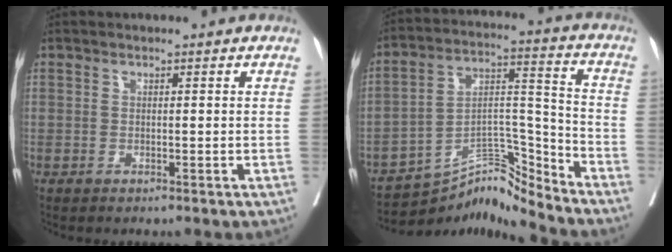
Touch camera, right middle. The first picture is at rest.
{"total": 9.3, "force": [-9.3, -0.4, 0.4], "torque": [-0.001, 0.062, -0.165]}